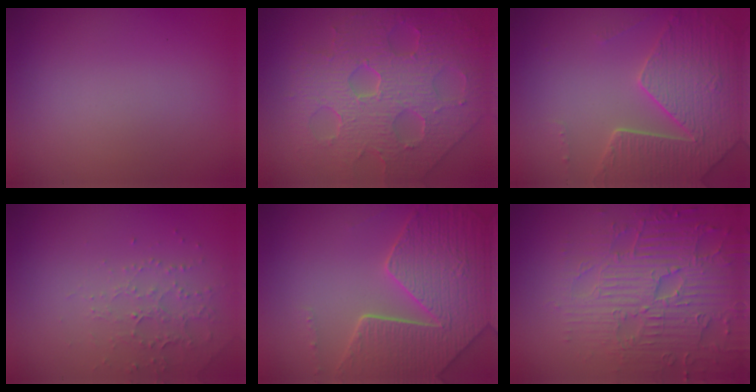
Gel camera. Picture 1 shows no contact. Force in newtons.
{"total": 8.8, "press": 6.1, "slide": 6.4}
{"total": 5.2, "press": 4.6, "slide": 2.5}
{"total": 2.2, "press": 2.1, "slide": 0.6}
{"total": 7.8, "press": 5.8, "slide": 5.3}
{"total": 7.1, "press": 5.6, "slide": 4.4}